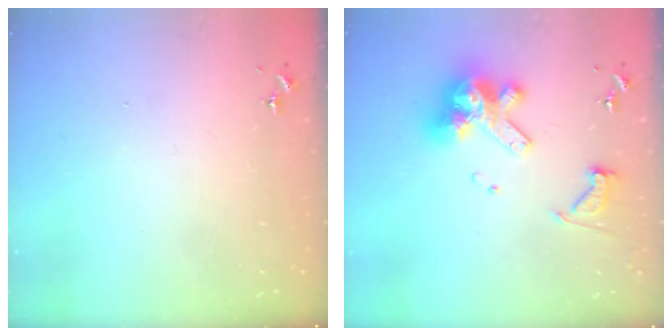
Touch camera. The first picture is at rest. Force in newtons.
{"total": 16.5, "press": 16.4, "slide": 1.6}